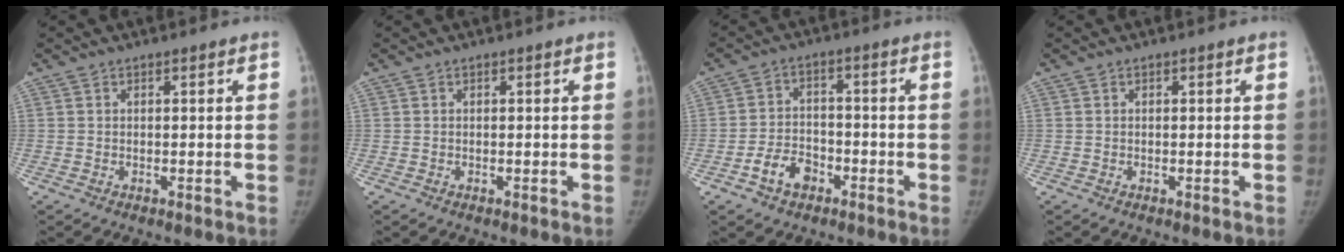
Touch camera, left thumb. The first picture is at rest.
{"total": 0.0}
{"total": 6.4, "force": [-3.5, 4.4, 3.0], "torque": [-0.041, 0.031, -0.062]}
{"total": 0.0}